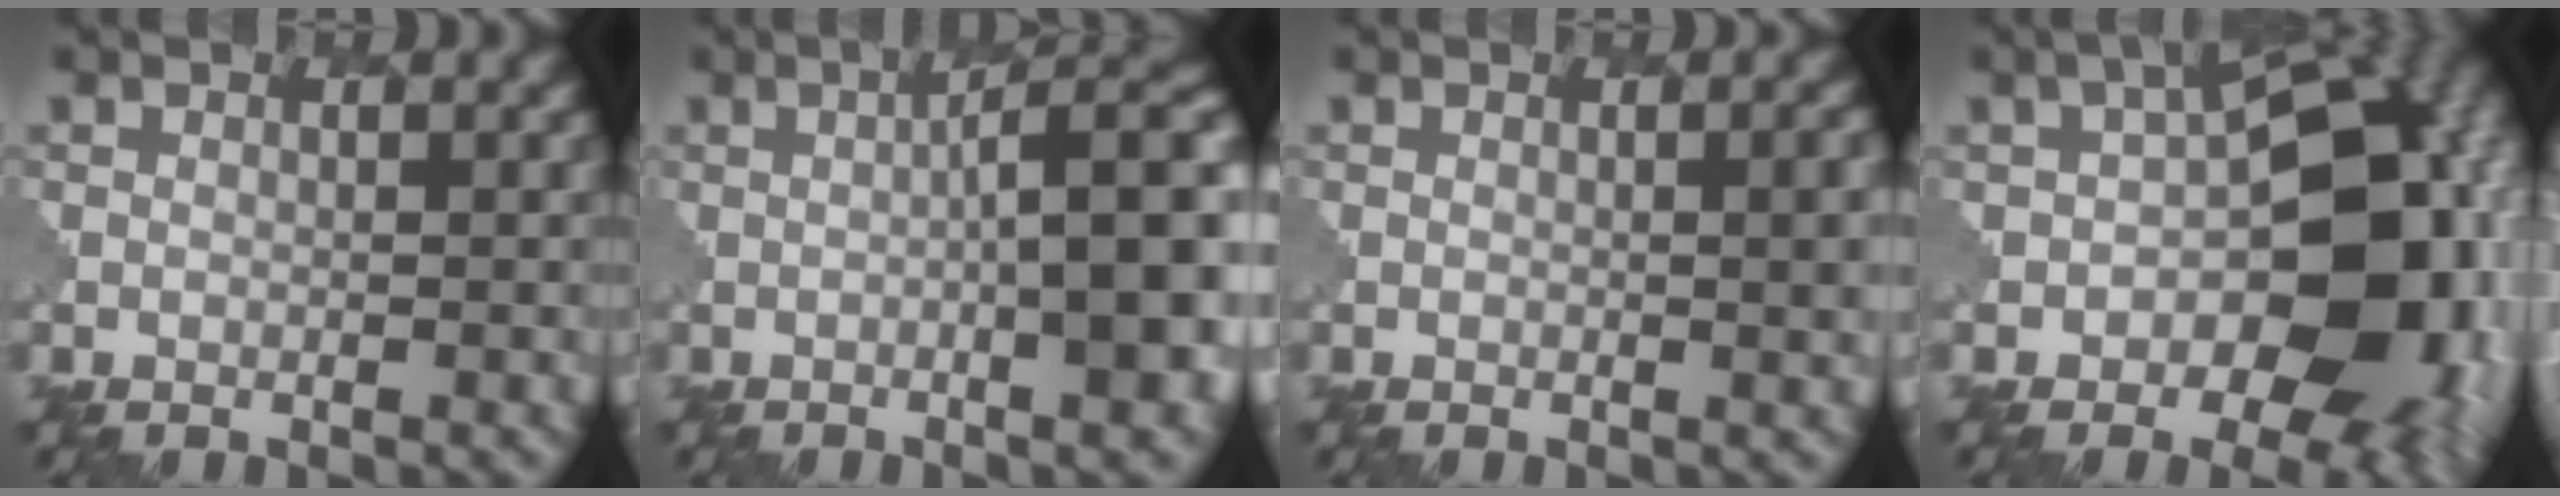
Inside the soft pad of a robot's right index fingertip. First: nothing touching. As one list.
[{"total": 10.8, "force": [-0.2, 3.0, 10.4], "torque": [-0.089, 0.008, -0.008]}, {"total": 2.6, "force": [0.2, 0.5, 2.6], "torque": [-0.023, 0.002, 0.003]}, {"total": 14.7, "force": [-2.2, 8.8, 11.5], "torque": [-0.117, 0.008, -0.033]}]